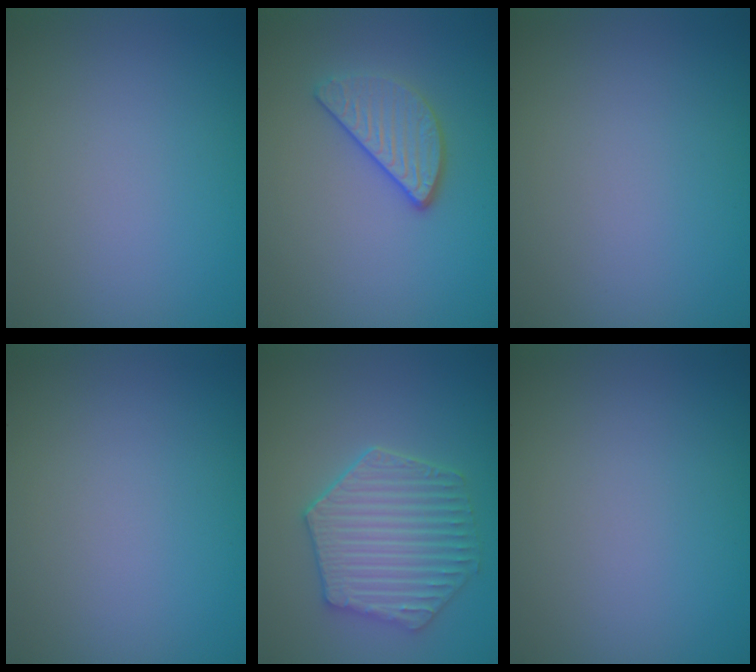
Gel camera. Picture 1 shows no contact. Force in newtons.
{"total": 3.0, "press": 2.6, "slide": 1.3}
{"total": 0.0}
{"total": 0.0}
{"total": 5.6, "press": 4.7, "slide": 3.0}
{"total": 0.0}